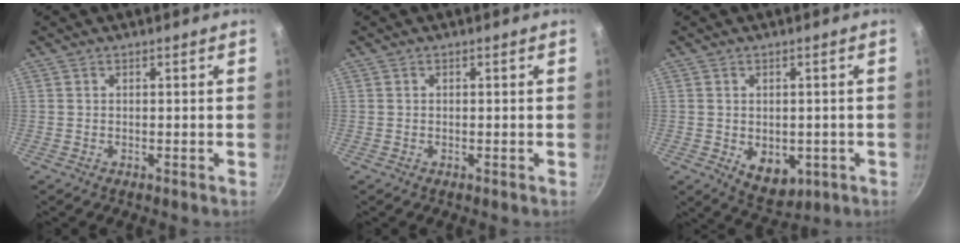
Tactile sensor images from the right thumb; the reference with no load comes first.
{"total": 0.0}
{"total": 7.4, "force": [-1.6, 5.2, 5.1], "torque": [-0.050, -0.007, -0.005]}